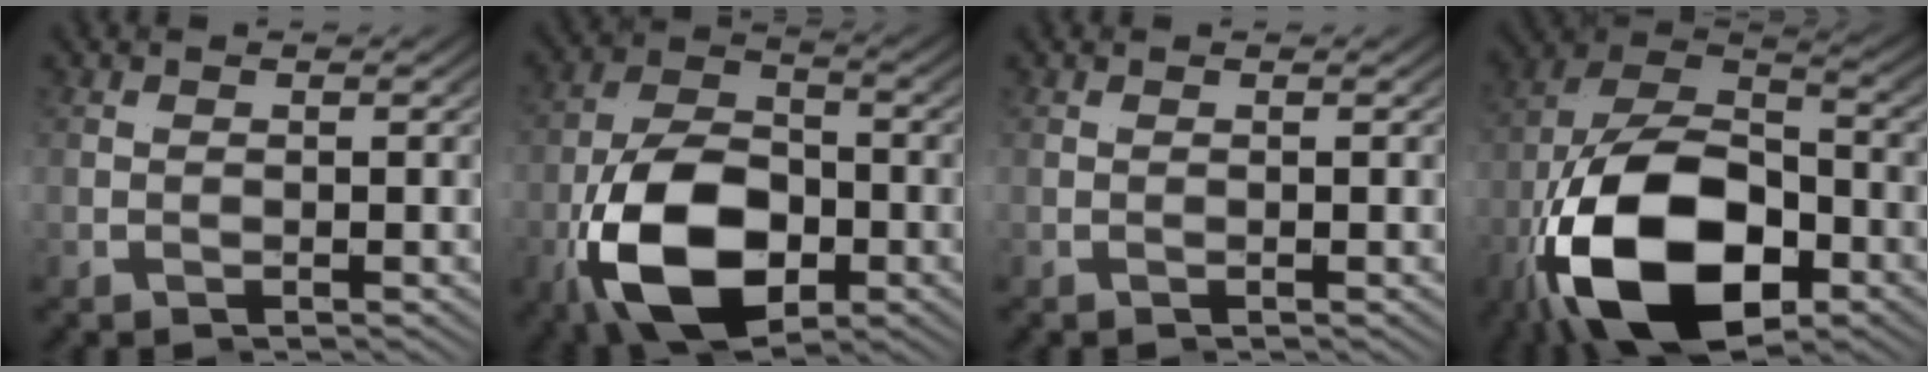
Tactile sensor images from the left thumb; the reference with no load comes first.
{"total": 13.4, "force": [-4.2, 7.5, 10.3], "torque": [-0.216, -0.028, -0.060]}
{"total": 0.0}
{"total": 16.8, "force": [-5.0, 8.9, 13.3], "torque": [-0.306, -0.040, -0.067]}